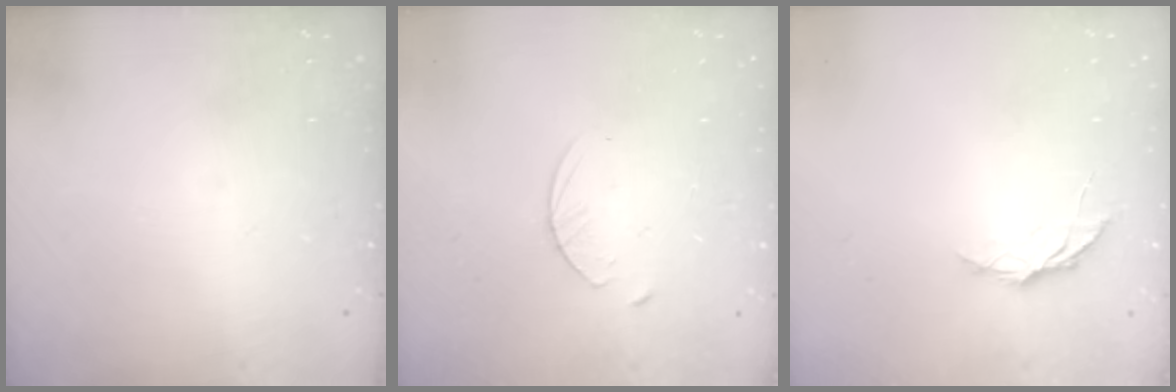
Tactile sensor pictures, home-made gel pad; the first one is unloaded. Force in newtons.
{"total": 3.1, "press": 3.1, "slide": 0.3}
{"total": 5.1, "press": 5.1, "slide": 0.4}